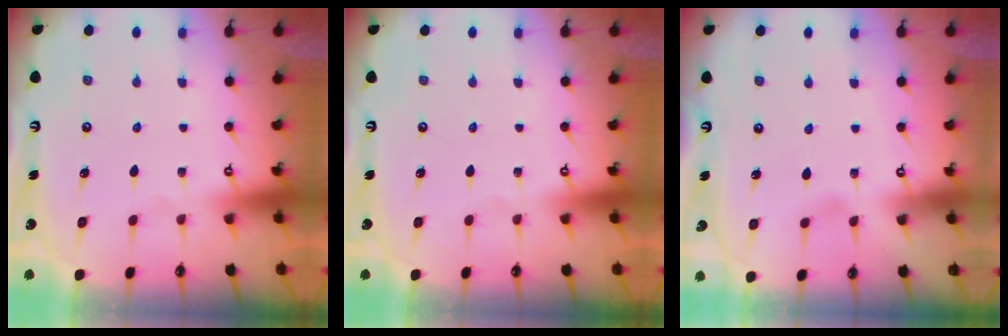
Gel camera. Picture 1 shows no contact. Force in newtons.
{"total": 0.0}
{"total": 2.4, "press": 2.4, "slide": 0.3}